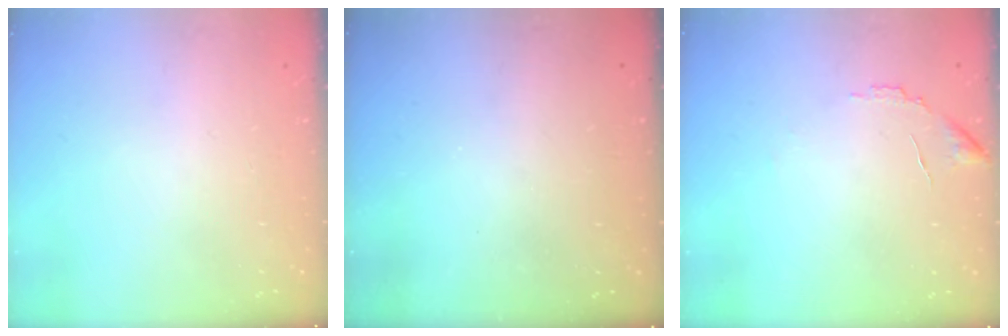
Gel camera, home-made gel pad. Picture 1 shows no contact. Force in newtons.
{"total": 3.2, "press": 3.2, "slide": 0.1}
{"total": 6.9, "press": 6.9, "slide": 0.4}